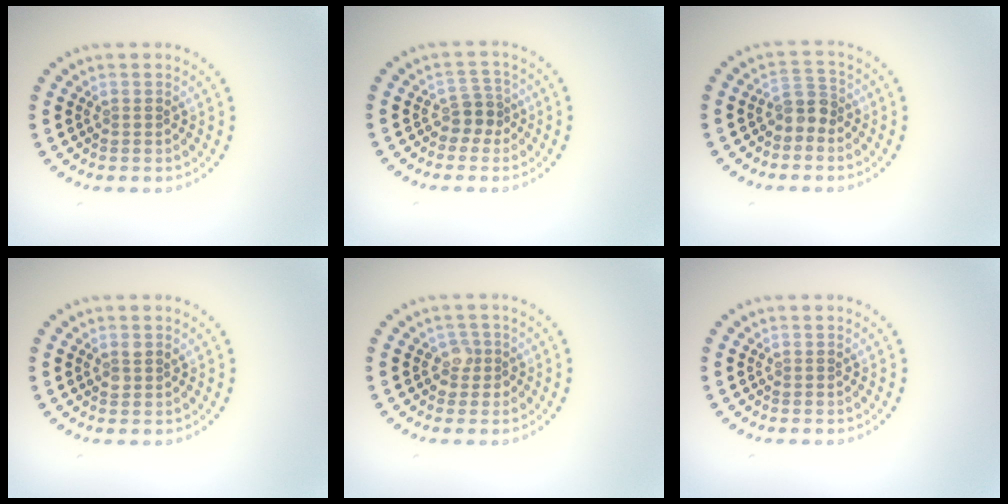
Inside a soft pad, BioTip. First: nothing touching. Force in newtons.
{"total": 2.0, "press": 1.6, "slide": 1.2}
{"total": 2.1, "press": 1.6, "slide": 1.4}
{"total": 1.0, "press": 1.0, "slide": 0.2}
{"total": 1.7, "press": 1.4, "slide": 1.0}
{"total": 0.0}